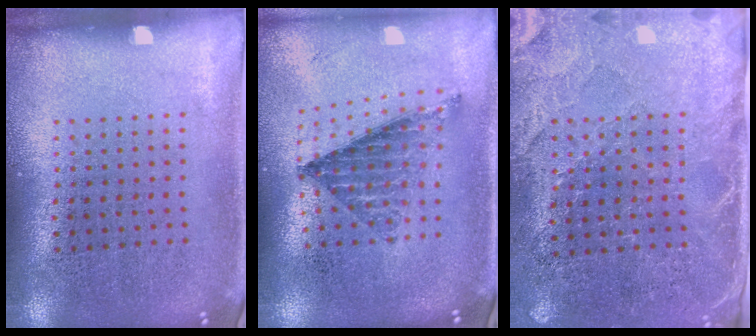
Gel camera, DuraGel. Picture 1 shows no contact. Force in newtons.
{"total": 0.9, "press": 0.8, "slide": 0.3}
{"total": 2.8, "press": 2.6, "slide": 1.1}